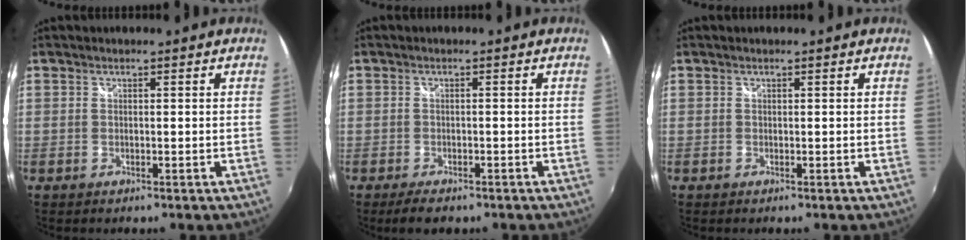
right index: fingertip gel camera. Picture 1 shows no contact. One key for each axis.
{"total": 3.8, "fx": -2.8, "fy": 1.6, "fz": 2.0, "tx": -0.045, "ty": -0.010, "tz": -0.047}
{"total": 0.0}